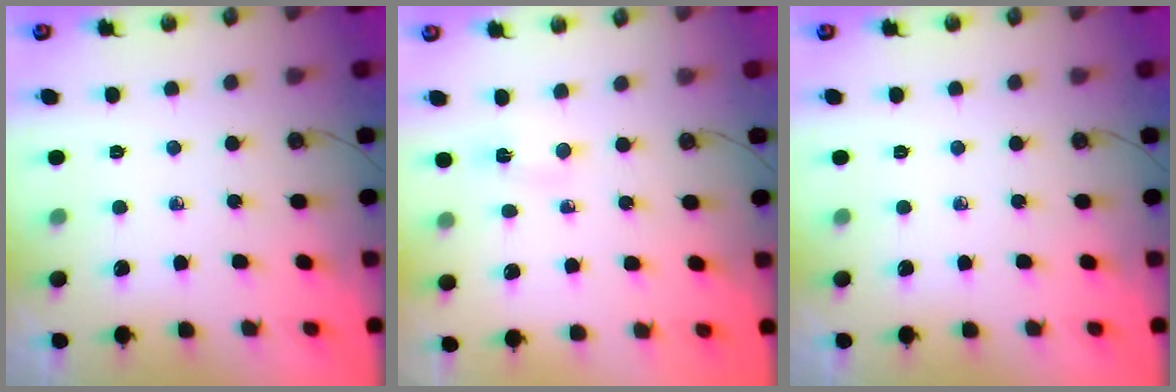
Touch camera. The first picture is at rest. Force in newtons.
{"total": 2.0, "press": 1.5, "slide": 1.3}
{"total": 0.0}